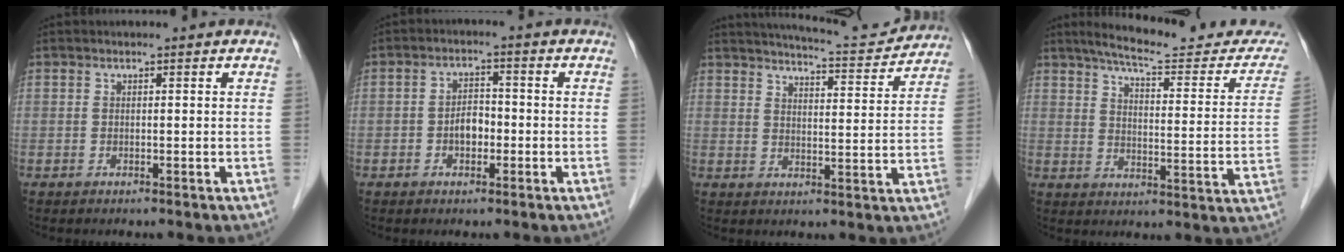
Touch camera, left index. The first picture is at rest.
{"total": 3.6, "force": [-1.6, 2.0, 2.4], "torque": [-0.043, 0.006, -0.030]}
{"total": 11.0, "force": [10.7, 0.6, 2.7], "torque": [-0.042, -0.005, 0.137]}
{"total": 18.8, "force": [17.0, 2.7, 7.6], "torque": [-0.094, -0.042, 0.203]}